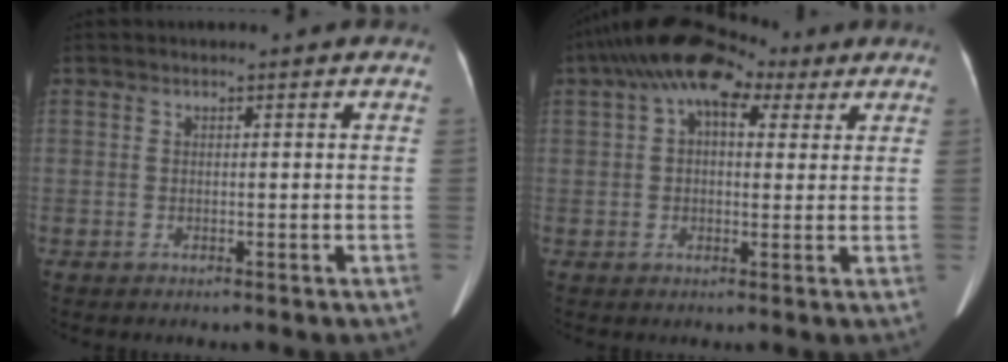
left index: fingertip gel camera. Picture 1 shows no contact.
{"total": 10.1, "force": [5.1, 5.0, 7.1], "torque": [-0.121, 0.053, 0.081]}